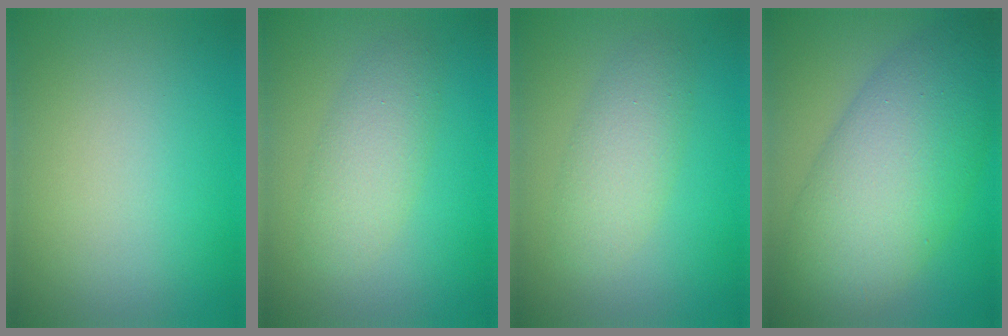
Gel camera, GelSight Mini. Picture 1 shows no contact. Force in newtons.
{"total": 3.3, "press": 3.3, "slide": 0.2}
{"total": 3.3, "press": 3.3, "slide": 0.2}
{"total": 10.4, "press": 10.4, "slide": 0.2}